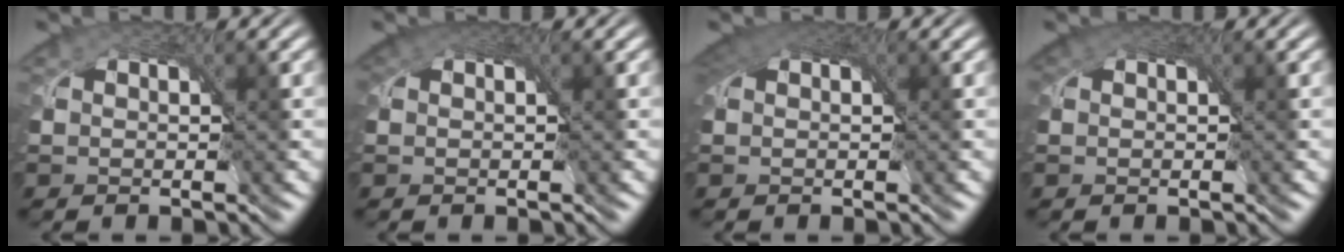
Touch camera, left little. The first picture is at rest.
{"total": 2.0, "force": [1.0, 1.3, 1.1], "torque": [-0.022, 0.004, 0.011]}
{"total": 3.5, "force": [1.5, 2.2, 2.2], "torque": [-0.051, 0.002, 0.017]}
{"total": 1.6, "force": [0.8, 1.1, 0.9], "torque": [-0.017, 0.003, 0.009]}